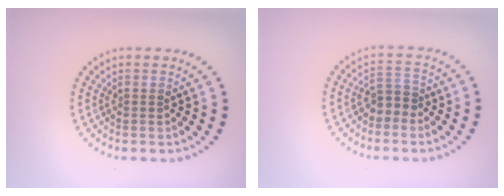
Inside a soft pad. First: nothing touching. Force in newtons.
{"total": 2.0, "press": 1.8, "slide": 0.9}